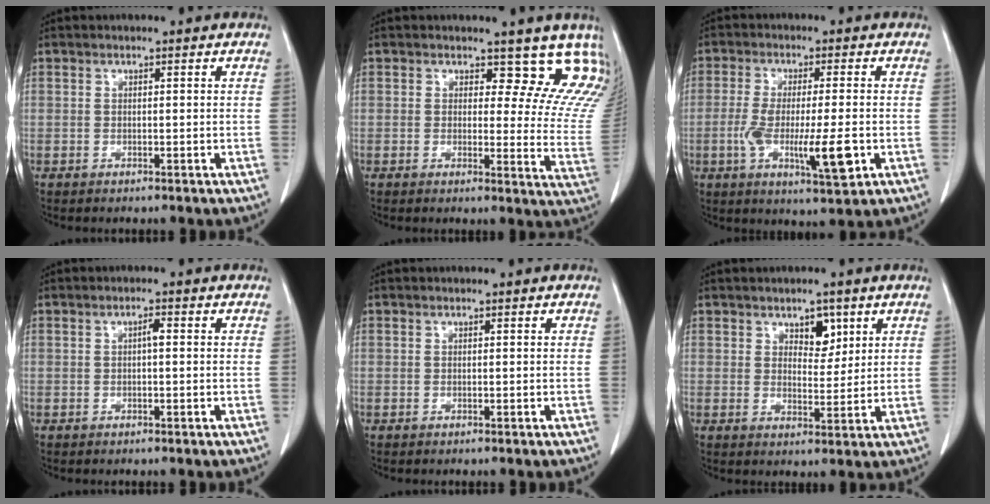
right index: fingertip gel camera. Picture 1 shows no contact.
{"total": 10.1, "force": [8.9, 4.0, 2.5], "torque": [0.010, -0.041, 0.063]}
{"total": 10.1, "force": [-2.7, 1.6, 9.7], "torque": [-0.167, -0.018, -0.043]}
{"total": 1.2, "force": [0.1, 0.2, 1.2], "torque": [-0.021, 0.004, 0.001]}
{"total": 0.0}
{"total": 4.1, "force": [2.3, 2.2, 2.6], "torque": [-0.034, 0.001, 0.037]}